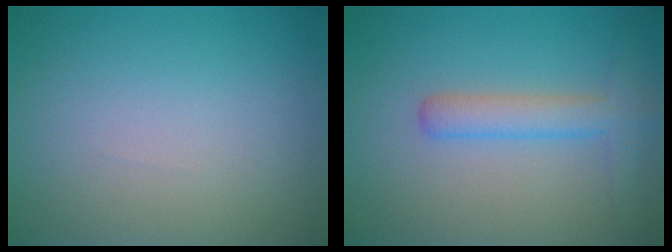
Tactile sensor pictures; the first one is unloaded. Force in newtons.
{"total": 3.0, "press": 3.0, "slide": 0.1}